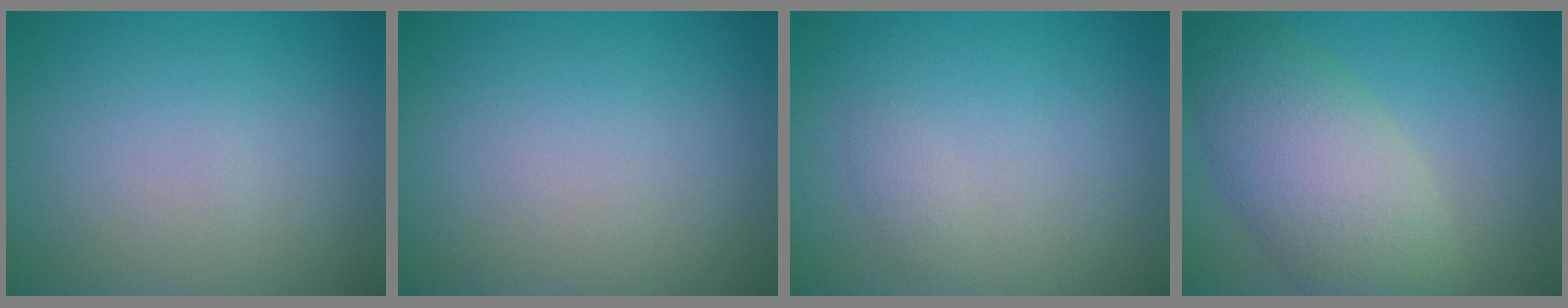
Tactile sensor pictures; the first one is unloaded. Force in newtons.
{"total": 0.0}
{"total": 0.8, "press": 0.8, "slide": 0.0}
{"total": 7.0, "press": 7.0, "slide": 0.4}